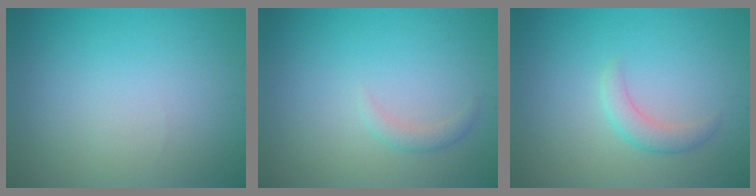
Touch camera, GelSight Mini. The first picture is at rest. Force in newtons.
{"total": 1.1, "press": 1.1, "slide": 0.1}
{"total": 1.9, "press": 1.9, "slide": 0.1}